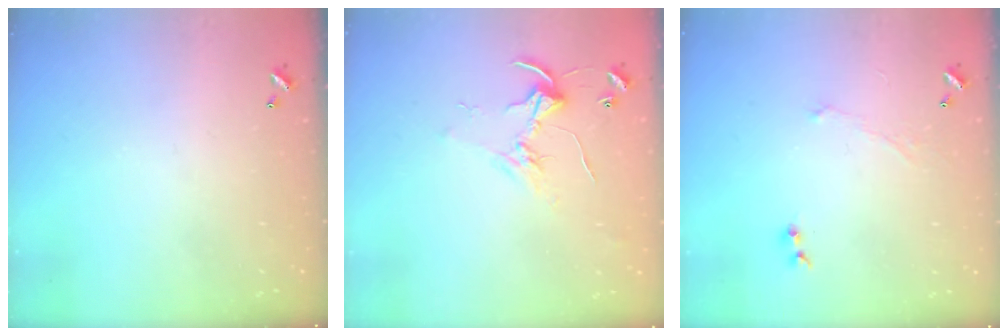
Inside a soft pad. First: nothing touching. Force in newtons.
{"total": 3.1, "press": 3.1, "slide": 0.1}
{"total": 1.2, "press": 0.9, "slide": 0.8}